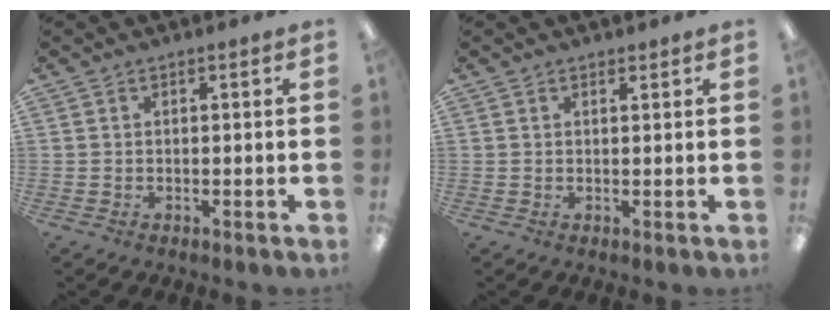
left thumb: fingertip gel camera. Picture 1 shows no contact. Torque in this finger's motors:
{"motor_torque": [-0.14, -0.08, -0.33, 0.11, -0.02]}